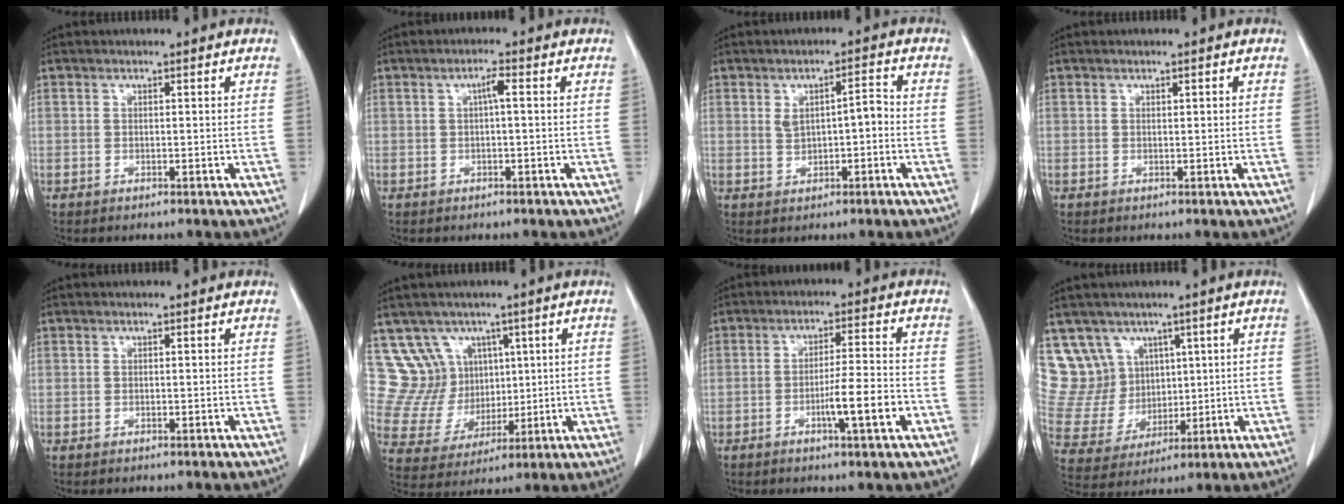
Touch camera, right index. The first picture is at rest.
{"total": 1.8, "force": [0.3, 0.2, 1.7], "torque": [-0.033, 0.004, 0.004]}
{"total": 4.0, "force": [0.0, 1.6, 3.7], "torque": [-0.064, 0.018, 0.007]}
{"total": 0.5, "force": [0.2, 0.2, 0.4], "torque": [-0.010, 0.001, 0.004]}
{"total": 0.0}
{"total": 9.4, "force": [5.0, 7.9, 1.3], "torque": [-0.039, 0.038, 0.110]}
{"total": 7.0, "force": [-2.6, 0.0, 6.5], "torque": [-0.107, -0.006, -0.043]}
{"total": 10.1, "force": [6.0, 8.1, 1.2], "torque": [-0.044, 0.042, 0.135]}